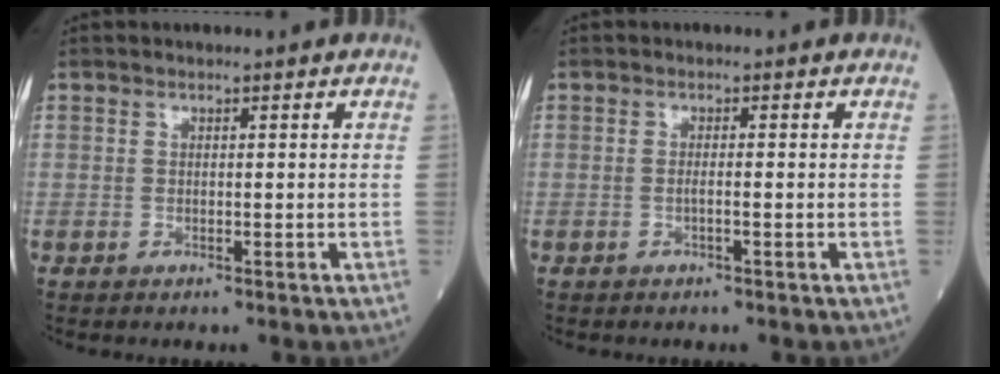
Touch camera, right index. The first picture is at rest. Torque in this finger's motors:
{"motor_torque": [0.02, 0.02, -0.08, -0.01]}